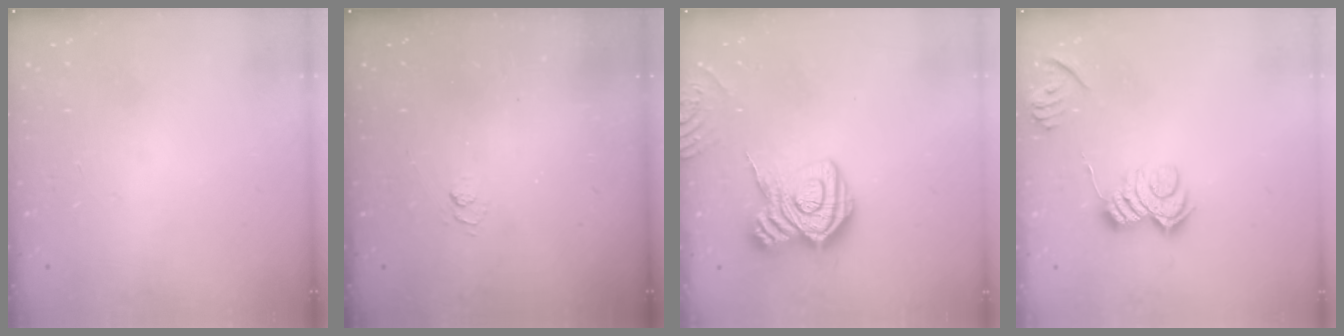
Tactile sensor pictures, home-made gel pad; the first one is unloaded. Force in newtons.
{"total": 2.7, "press": 2.2, "slide": 1.5}
{"total": 14.7, "press": 14.6, "slide": 1.0}
{"total": 10.7, "press": 10.7, "slide": 0.3}